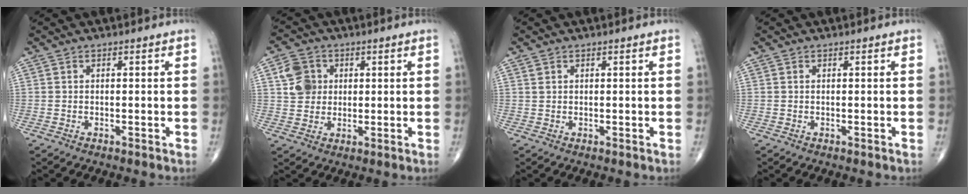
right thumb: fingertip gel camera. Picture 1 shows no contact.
{"total": 6.3, "force": [1.6, 5.5, 2.7], "torque": [-0.029, -0.001, 0.025]}
{"total": 0.9, "force": [0.5, 0.6, 0.4], "torque": [-0.004, 0.002, 0.010]}
{"total": 0.0}